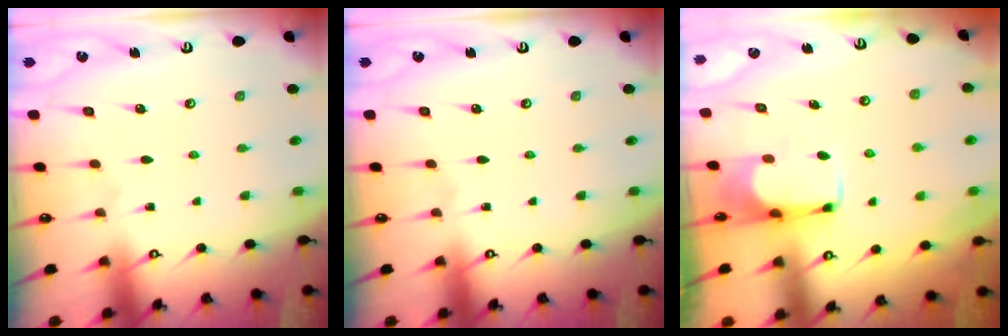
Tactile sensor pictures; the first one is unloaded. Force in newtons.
{"total": 0.0}
{"total": 0.0}